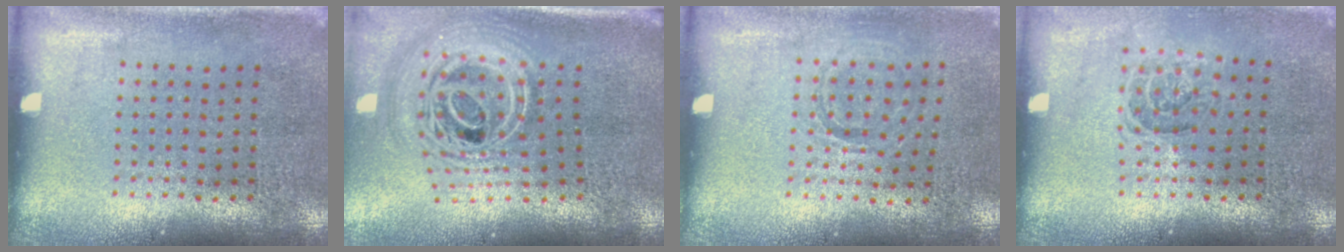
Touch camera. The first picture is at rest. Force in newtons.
{"total": 3.0, "press": 2.1, "slide": 2.1}
{"total": 0.8, "press": 0.8, "slide": 0.0}
{"total": 1.1, "press": 1.0, "slide": 0.4}